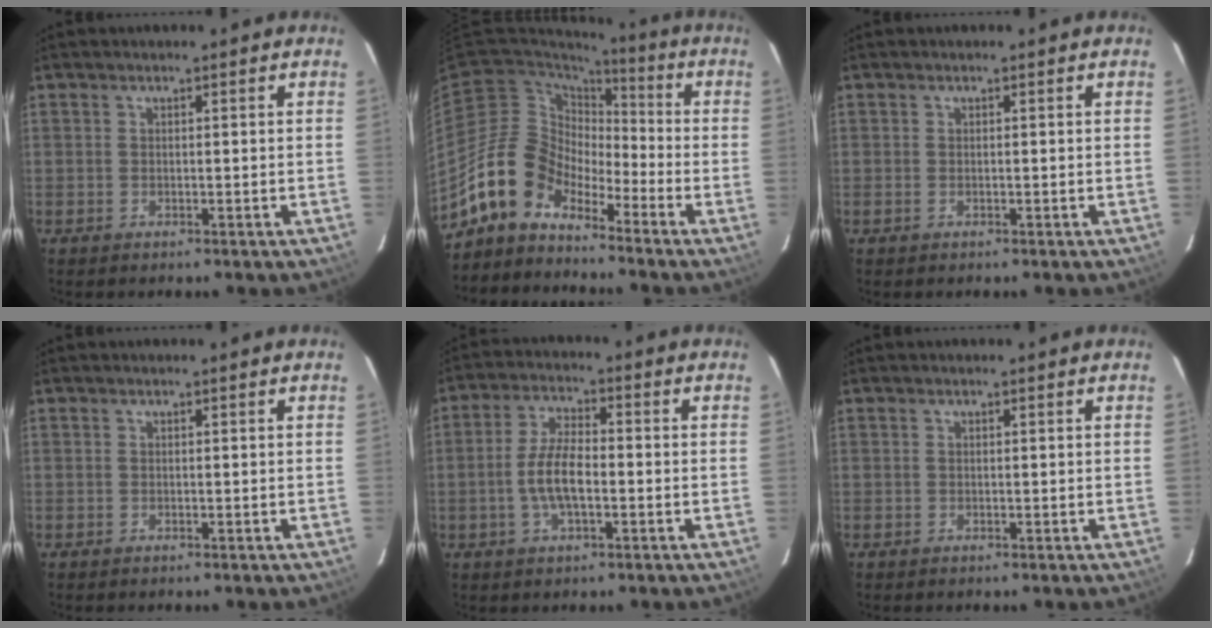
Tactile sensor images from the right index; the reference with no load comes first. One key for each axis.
{"total": 11.6, "fx": -9.0, "fy": 6.4, "fz": 3.4, "tx": -0.066, "ty": 0.031, "tz": -0.178}
{"total": 0.0}
{"total": 0.0}
{"total": 7.3, "fx": -1.8, "fy": 2.7, "fz": 6.6, "tx": -0.134, "ty": 0.004, "tz": -0.034}
{"total": 0.0}